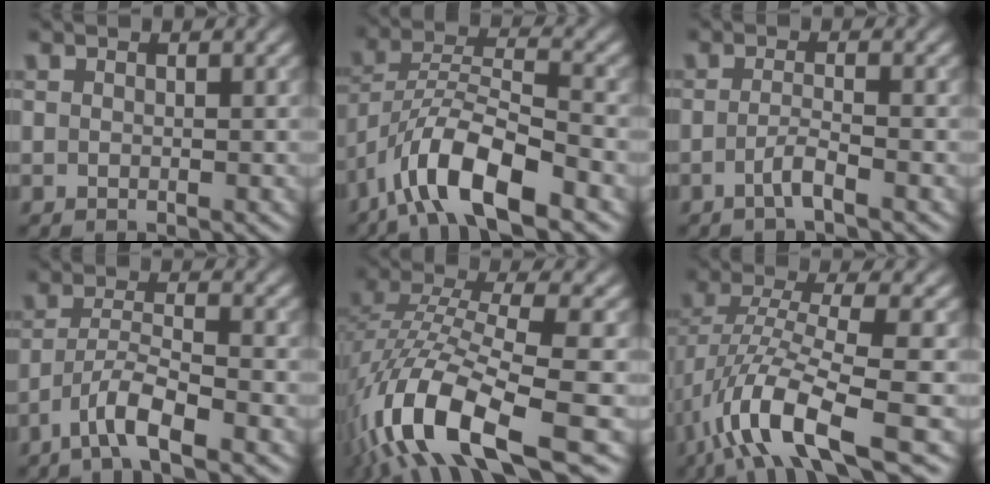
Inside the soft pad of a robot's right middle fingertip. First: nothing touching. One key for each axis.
{"total": 9.2, "fx": -5.6, "fy": 2.8, "fz": 6.7, "tx": -0.116, "ty": 0.009, "tz": -0.110}
{"total": 1.9, "fx": -0.9, "fy": 0.3, "fz": 1.6, "tx": -0.029, "ty": 0.004, "tz": -0.024}
{"total": 4.3, "fx": -2.6, "fy": 0.7, "fz": 3.3, "tx": -0.060, "ty": 0.007, "tz": -0.057}
{"total": 12.0, "fx": -5.4, "fy": 3.9, "fz": 10.1, "tx": -0.200, "ty": 0.005, "tz": -0.101}
{"total": 9.1, "fx": -4.3, "fy": 2.3, "fz": 7.7, "tx": -0.148, "ty": 0.005, "tz": -0.087}